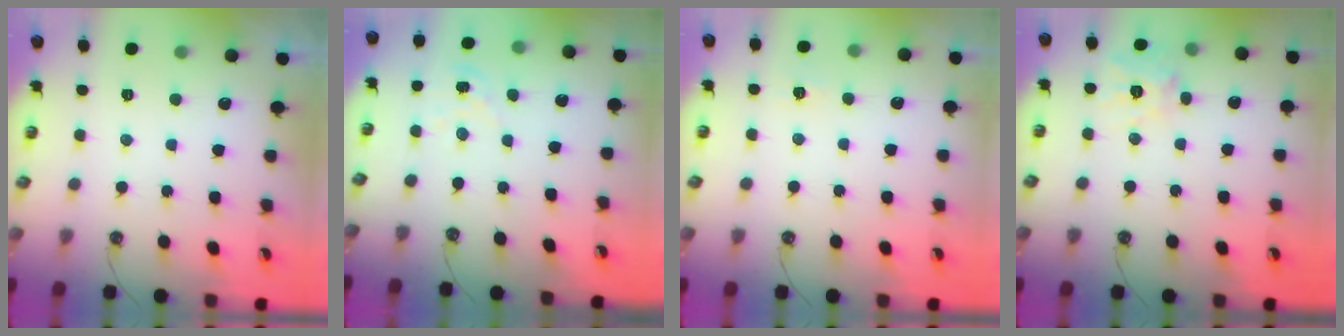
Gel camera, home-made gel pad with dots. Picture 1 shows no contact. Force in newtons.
{"total": 1.3, "press": 1.3, "slide": 0.2}
{"total": 5.1, "press": 5.1, "slide": 0.5}
{"total": 11.4, "press": 11.3, "slide": 0.9}